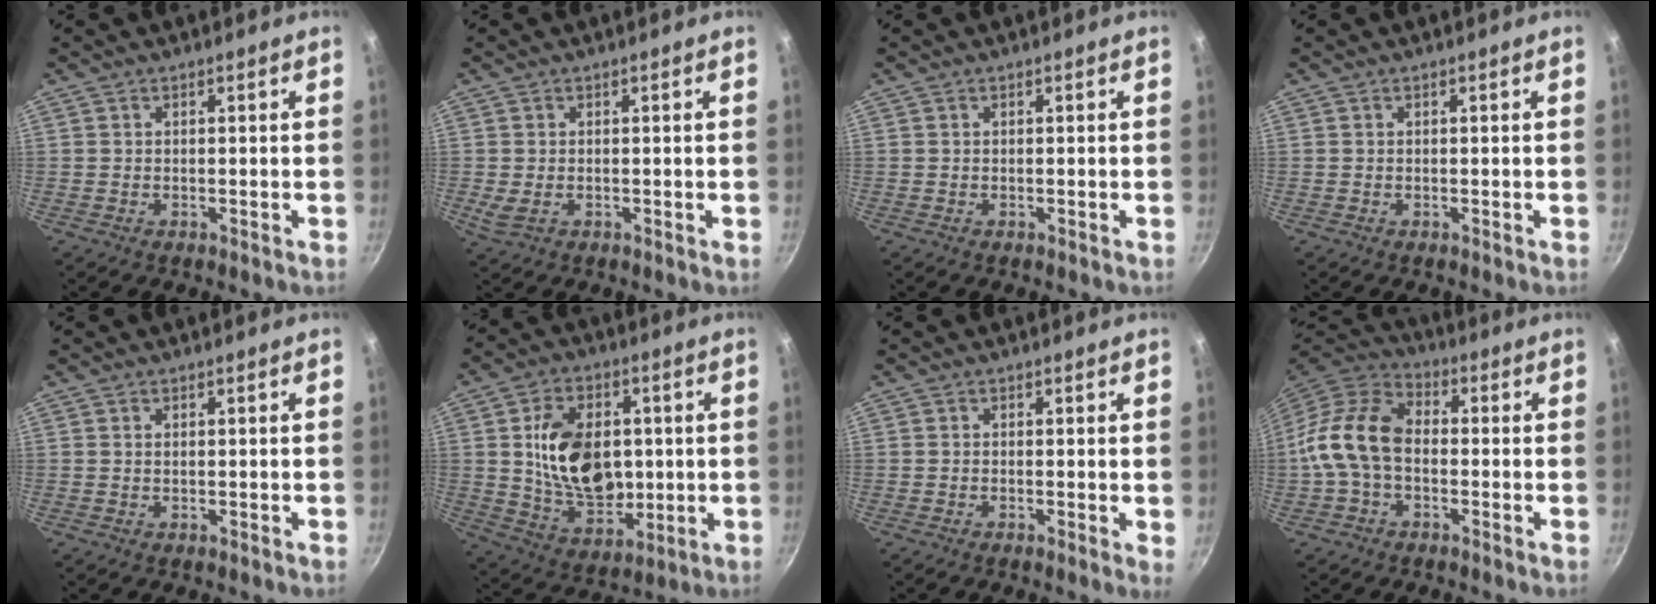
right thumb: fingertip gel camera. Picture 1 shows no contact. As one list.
[{"total": 2.5, "force": [-0.3, 1.3, 2.1], "torque": [-0.040, -0.006, -0.001]}, {"total": 0.0}, {"total": 0.0}, {"total": 0.5, "force": [0.2, 0.3, 0.4], "torque": [-0.007, 0.000, 0.004]}, {"total": 18.3, "force": [1.5, 12.9, 12.9], "torque": [-0.184, -0.003, 0.036]}, {"total": 1.4, "force": [0.0, 0.3, 1.3], "torque": [-0.019, -0.004, -0.004]}, {"total": 13.4, "force": [-1.3, 9.0, 9.8], "torque": [-0.171, 0.037, -0.046]}]